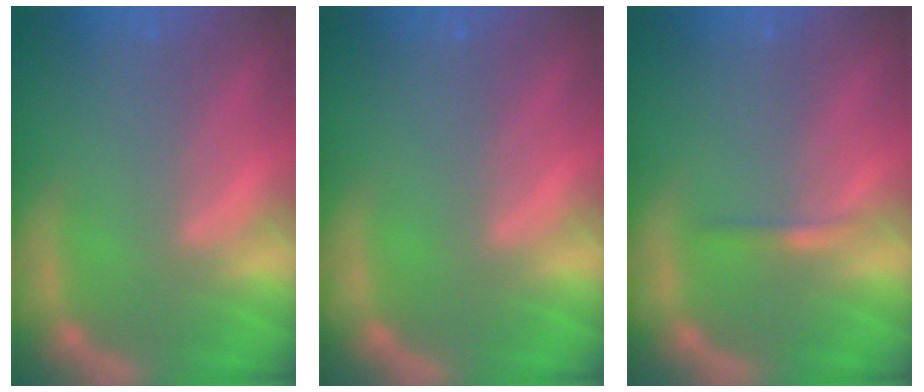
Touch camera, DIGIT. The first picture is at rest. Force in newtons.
{"total": 0.0}
{"total": 0.9}